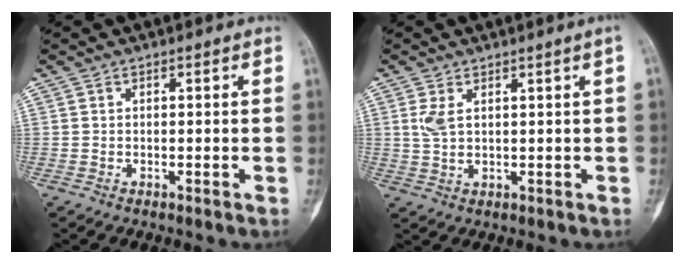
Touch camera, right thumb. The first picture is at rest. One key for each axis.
{"total": 4.2, "fx": 1.5, "fy": 0.7, "fz": 3.8, "tx": -0.080, "ty": -0.009, "tz": 0.038}